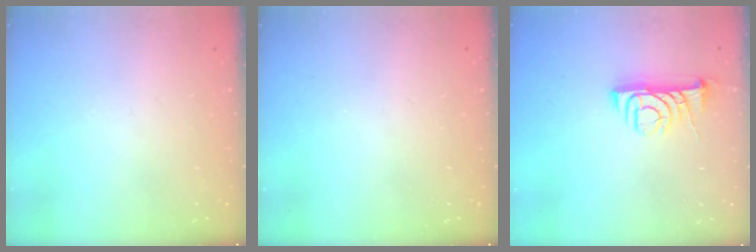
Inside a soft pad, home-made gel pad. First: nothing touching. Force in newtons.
{"total": 0.0}
{"total": 8.2, "press": 8.2, "slide": 0.6}